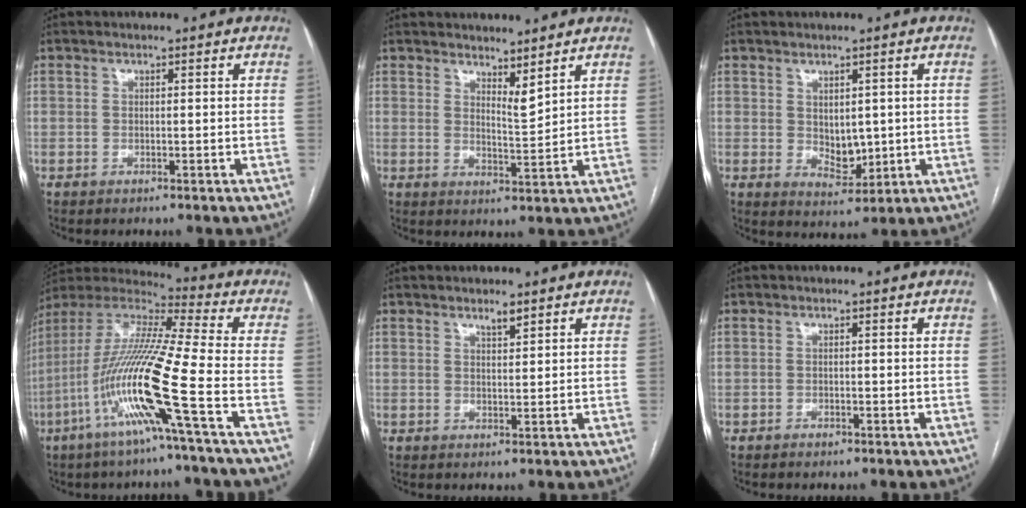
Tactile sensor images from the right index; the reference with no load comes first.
{"total": 3.3, "force": [2.9, 0.4, 1.6], "torque": [-0.029, -0.019, 0.055]}
{"total": 4.7, "force": [0.4, 3.0, 3.5], "torque": [-0.056, -0.007, 0.021]}
{"total": 17.6, "force": [-6.4, -1.2, 16.3], "torque": [-0.330, -0.013, -0.136]}
{"total": 1.7, "force": [1.4, 0.3, 1.0], "torque": [-0.021, -0.001, 0.025]}
{"total": 0.6, "force": [-0.5, 0.3, 0.2], "torque": [-0.003, 0.000, -0.006]}